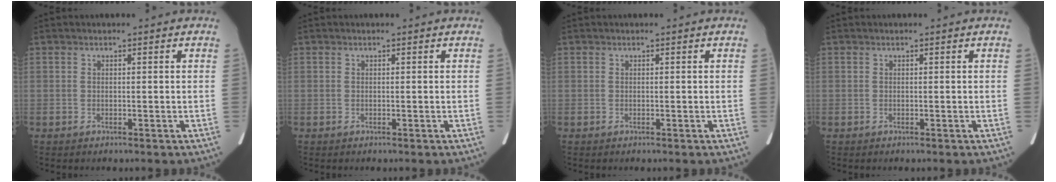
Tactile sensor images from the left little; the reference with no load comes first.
{"total": 0.0}
{"total": 0.0}
{"total": 0.0}